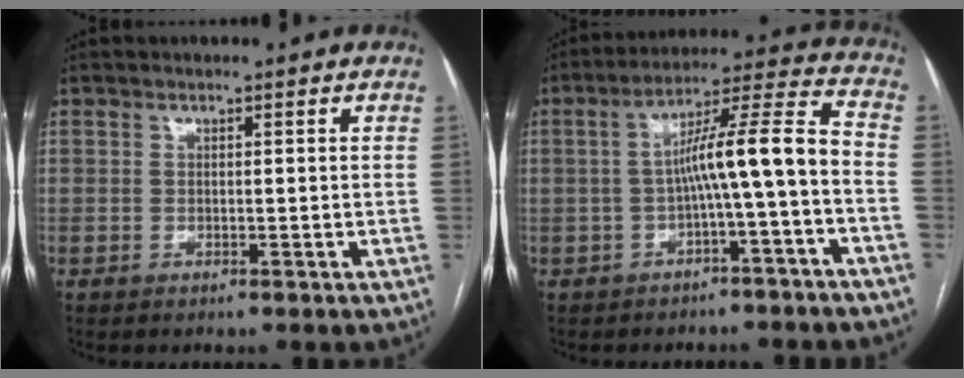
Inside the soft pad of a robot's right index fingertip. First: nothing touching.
{"total": 10.4, "force": [-2.4, -0.1, 10.1], "torque": [-0.159, 0.037, -0.038]}